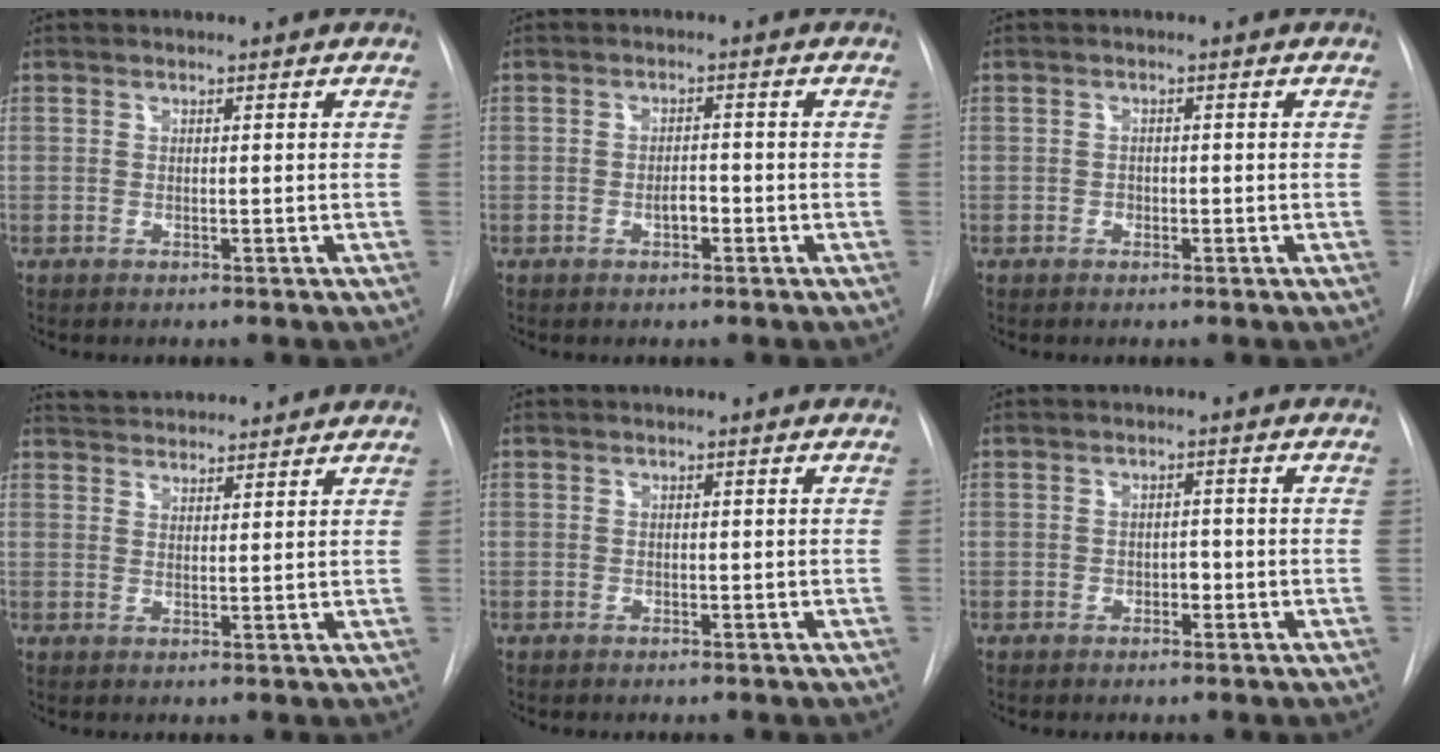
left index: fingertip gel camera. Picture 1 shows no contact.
{"total": 1.9, "force": [-0.8, 0.9, 1.5], "torque": [-0.023, 0.004, -0.014]}
{"total": 0.8, "force": [-0.3, 0.6, 0.3], "torque": [-0.001, 0.004, -0.007]}
{"total": 9.5, "force": [9.1, 1.5, 2.2], "torque": [-0.038, 0.030, 0.132]}
{"total": 0.0}
{"total": 1.6, "force": [-0.6, 1.1, 1.0], "torque": [-0.010, 0.005, -0.009]}